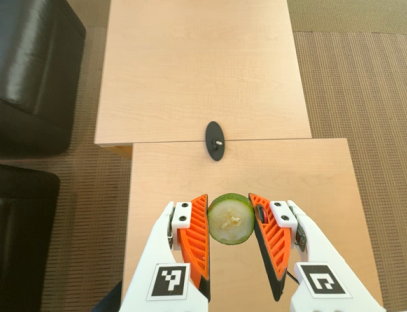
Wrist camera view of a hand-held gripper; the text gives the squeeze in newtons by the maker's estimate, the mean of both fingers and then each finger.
{"total": 11.7, "left": 13.1, "right": 10.3}